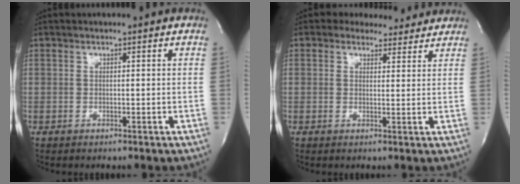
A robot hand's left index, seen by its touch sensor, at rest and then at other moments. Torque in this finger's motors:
{"motor_torque": [0.58, -0.64, 0.11, -0.01]}